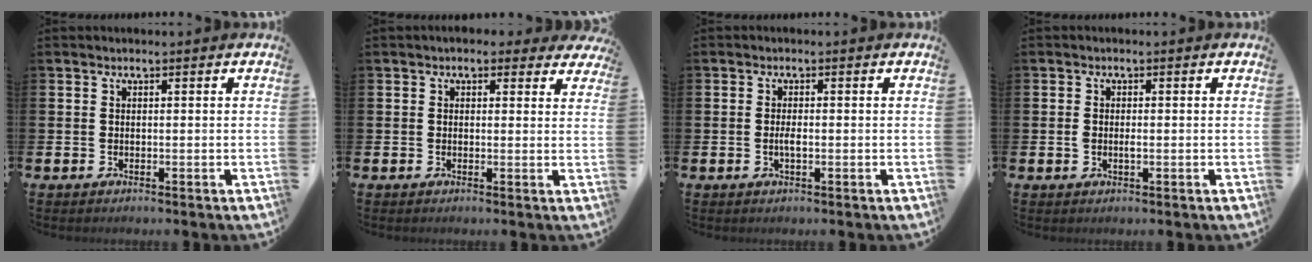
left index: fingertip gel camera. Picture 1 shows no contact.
{"total": 2.2, "force": [1.8, 1.2, 0.4], "torque": [-0.004, -0.003, 0.029]}
{"total": 1.5, "force": [-0.3, 0.4, 1.4], "torque": [-0.024, 0.000, -0.006]}
{"total": 1.1, "force": [-0.1, 0.6, 1.0], "torque": [-0.017, 0.003, -0.004]}